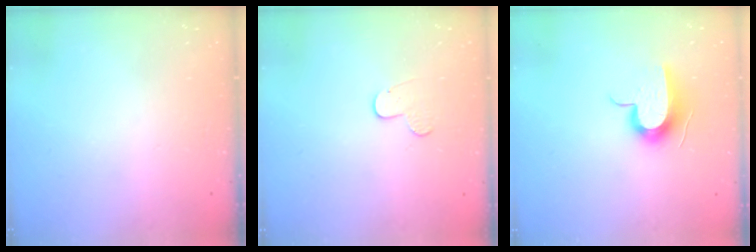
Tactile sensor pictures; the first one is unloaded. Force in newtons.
{"total": 5.7, "press": 5.7, "slide": 0.5}
{"total": 10.7, "press": 10.6, "slide": 1.0}